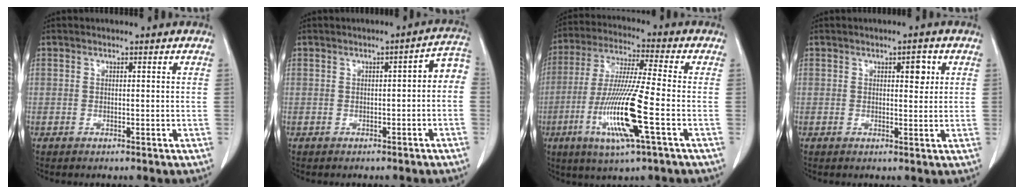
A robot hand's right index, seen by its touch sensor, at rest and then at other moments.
{"total": 4.0, "force": [-0.6, 1.2, 3.7], "torque": [-0.042, 0.024, -0.010]}
{"total": 14.4, "force": [-4.6, 0.1, 13.7], "torque": [-0.286, -0.019, -0.086]}
{"total": 2.6, "force": [1.0, 1.0, 2.2], "torque": [-0.027, -0.001, 0.014]}